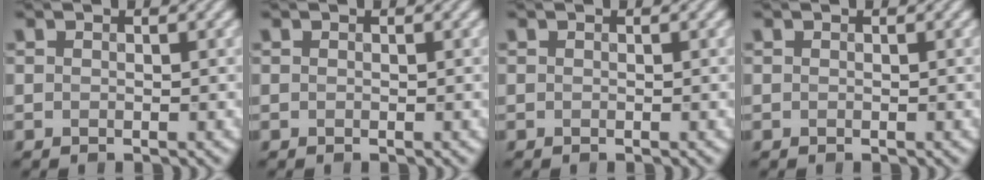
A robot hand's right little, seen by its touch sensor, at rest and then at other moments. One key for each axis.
{"total": 0.0}
{"total": 0.0}
{"total": 0.0}